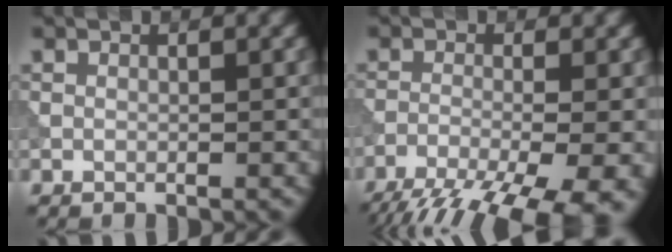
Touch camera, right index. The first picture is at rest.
{"total": 11.9, "force": [-8.3, 3.4, 7.8], "torque": [-0.135, -0.041, -0.113]}